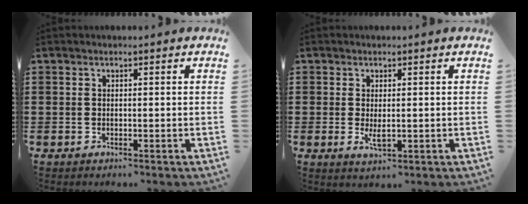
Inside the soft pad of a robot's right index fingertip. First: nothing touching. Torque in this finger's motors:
{"motor_torque": [0.18, 0.71, 0.45, 0.10]}